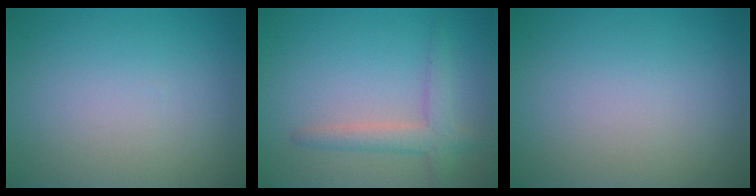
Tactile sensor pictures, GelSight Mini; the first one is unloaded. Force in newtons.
{"total": 2.7, "press": 2.7, "slide": 0.2}
{"total": 0.0}